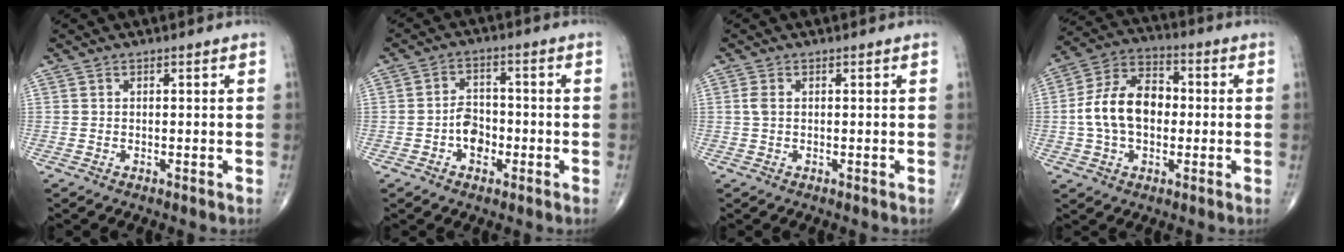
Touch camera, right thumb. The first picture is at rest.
{"total": 5.1, "force": [-2.0, 3.8, 2.7], "torque": [-0.022, 0.024, -0.044]}
{"total": 1.4, "force": [0.2, 0.8, 1.1], "torque": [-0.029, 0.003, 0.002]}
{"total": 13.5, "force": [-0.4, 8.9, 10.1], "torque": [-0.172, 0.033, -0.015]}